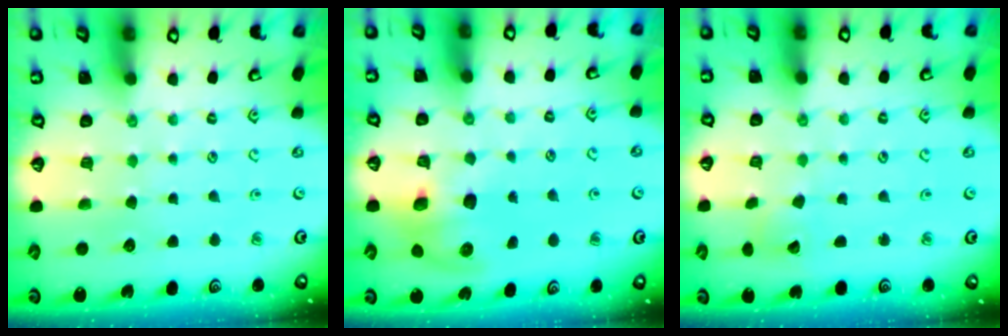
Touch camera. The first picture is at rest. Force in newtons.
{"total": 8.8, "press": 8.7, "slide": 1.3}
{"total": 2.9, "press": 2.9, "slide": 0.2}